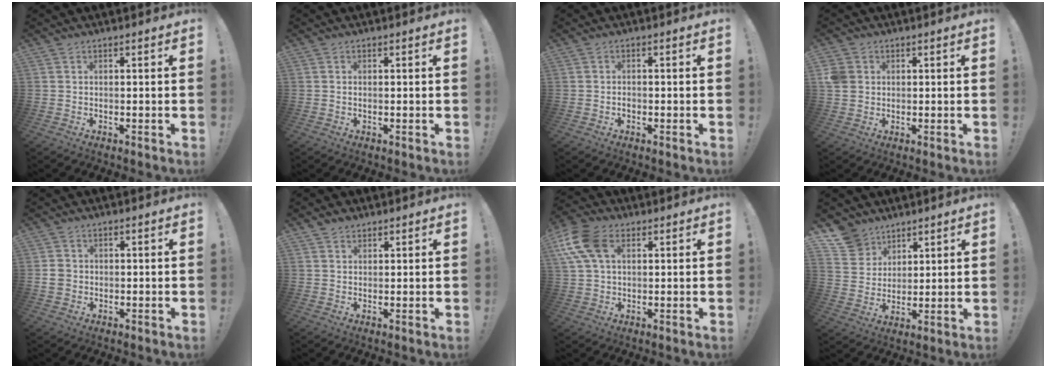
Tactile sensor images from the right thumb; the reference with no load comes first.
{"total": 0.0}
{"total": 1.1, "force": [-0.8, 0.7, 0.5], "torque": [-0.009, 0.003, -0.014]}
{"total": 4.2, "force": [1.0, 3.8, 1.6], "torque": [-0.031, 0.003, 0.022]}
{"total": 3.3, "force": [-0.1, 3.0, 1.4], "torque": [-0.016, -0.001, -0.002]}
{"total": 2.0, "force": [1.6, 1.1, 0.5], "torque": [-0.006, -0.006, 0.029]}
{"total": 12.6, "force": [4.4, 7.8, 8.9], "torque": [-0.186, -0.003, 0.086]}
{"total": 9.4, "force": [6.8, 6.4, 1.1], "torque": [-0.025, -0.053, 0.135]}